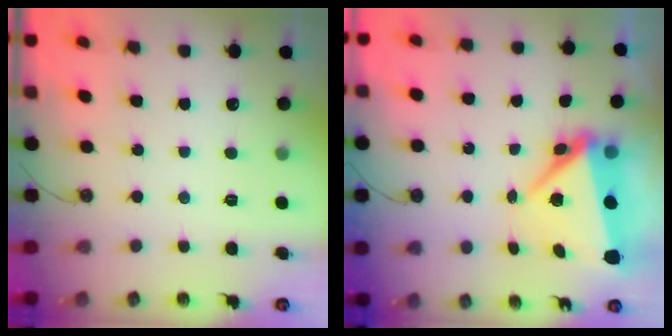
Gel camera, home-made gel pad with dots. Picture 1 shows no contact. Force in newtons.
{"total": 8.3, "press": 8.1, "slide": 2.0}